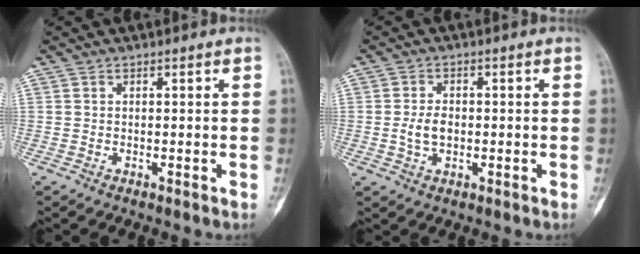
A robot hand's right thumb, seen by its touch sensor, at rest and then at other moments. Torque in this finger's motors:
{"motor_torque": [0.09, 0.08, 0.31, -0.29, 0.00]}